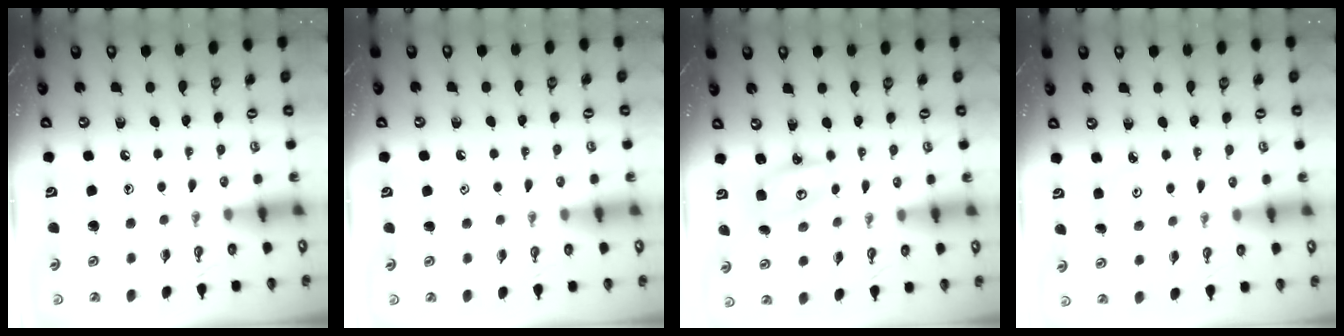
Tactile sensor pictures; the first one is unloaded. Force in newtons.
{"total": 0.9, "press": 0.7, "slide": 0.5}
{"total": 3.6, "press": 3.6, "slide": 0.2}
{"total": 2.1, "press": 2.1, "slide": 0.3}